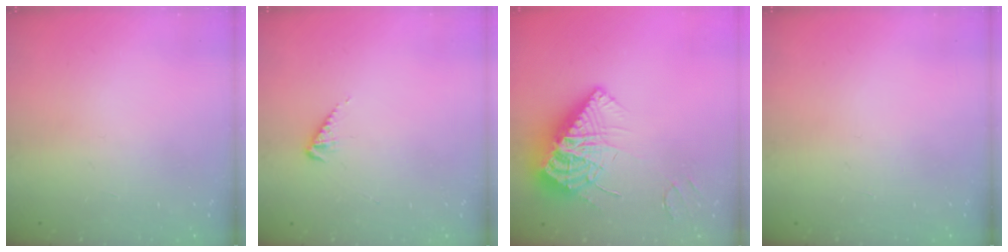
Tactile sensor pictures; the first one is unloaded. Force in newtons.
{"total": 2.9, "press": 2.9, "slide": 0.6}
{"total": 14.4, "press": 14.3, "slide": 1.6}
{"total": 0.0}